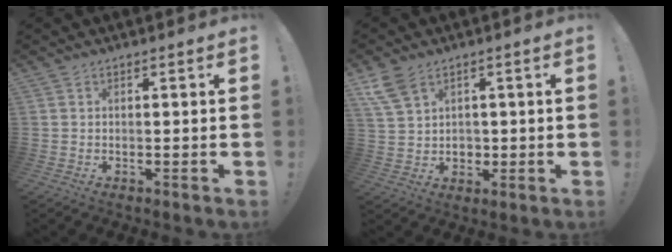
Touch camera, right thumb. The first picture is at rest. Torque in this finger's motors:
{"motor_torque": [-0.37, 0.44, 0.16, 0.06, 0.00]}